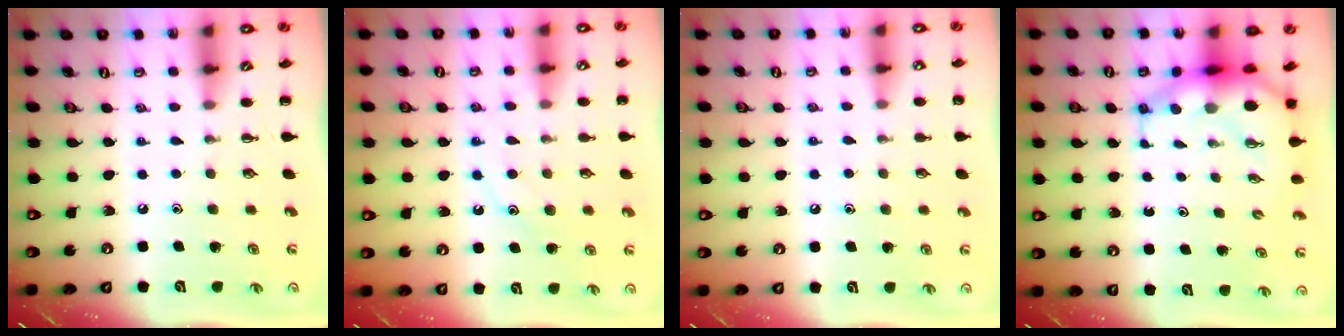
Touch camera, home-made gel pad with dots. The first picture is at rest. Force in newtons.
{"total": 11.9, "press": 11.9, "slide": 0.8}
{"total": 5.3, "press": 5.1, "slide": 1.4}
{"total": 7.5, "press": 7.2, "slide": 1.9}